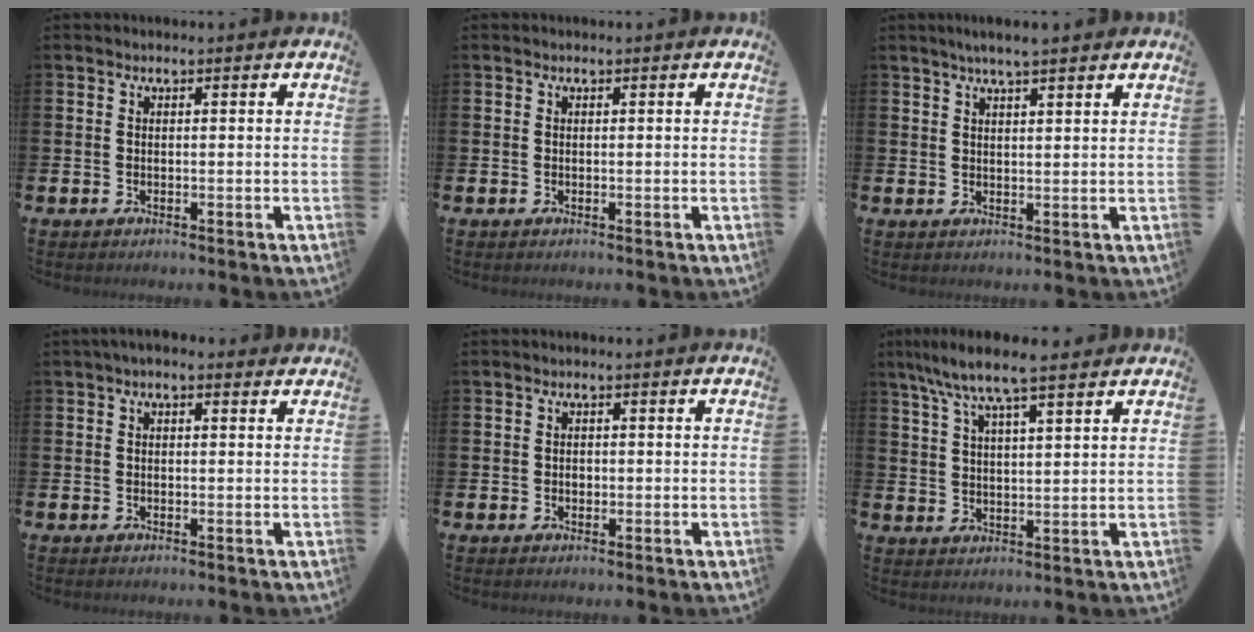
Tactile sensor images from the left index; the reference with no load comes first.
{"total": 0.0}
{"total": 3.6, "force": [3.2, 0.2, 1.7], "torque": [-0.024, -0.009, 0.054]}
{"total": 1.3, "force": [0.7, 0.7, 0.8], "torque": [-0.015, 0.009, 0.012]}
{"total": 1.0, "force": [-0.1, 0.8, 0.5], "torque": [0.004, 0.000, -0.006]}
{"total": 8.0, "force": [6.8, 1.1, 4.1], "torque": [-0.095, -0.019, 0.122]}